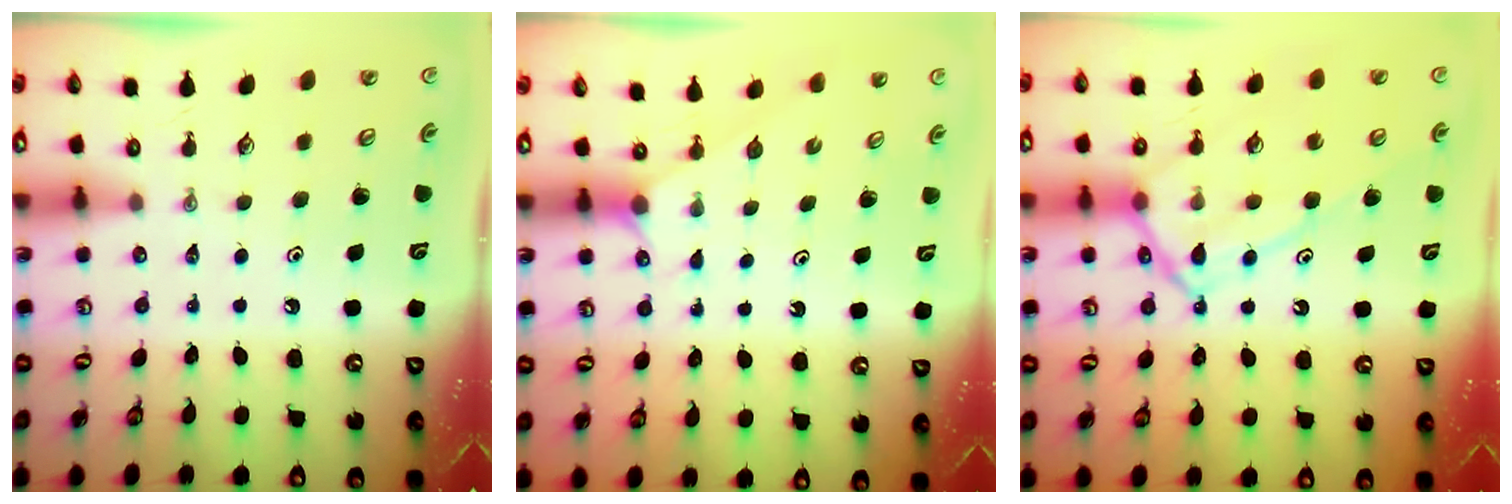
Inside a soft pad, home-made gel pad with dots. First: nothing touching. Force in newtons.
{"total": 2.1, "press": 2.1, "slide": 0.3}
{"total": 13.4, "press": 13.4, "slide": 1.0}